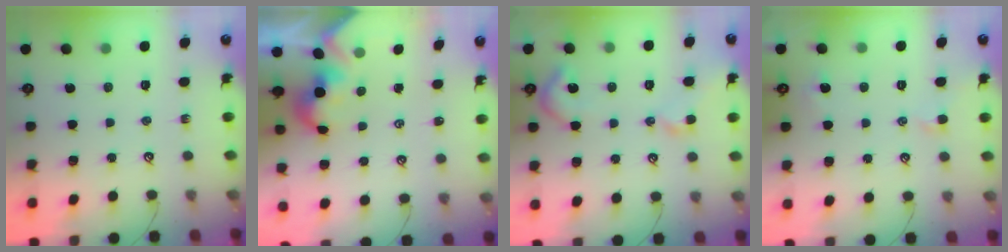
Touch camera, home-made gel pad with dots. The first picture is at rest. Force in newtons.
{"total": 2.1, "press": 2.1, "slide": 0.3}
{"total": 5.8, "press": 5.7, "slide": 1.1}
{"total": 0.5, "press": 0.2, "slide": 0.5}